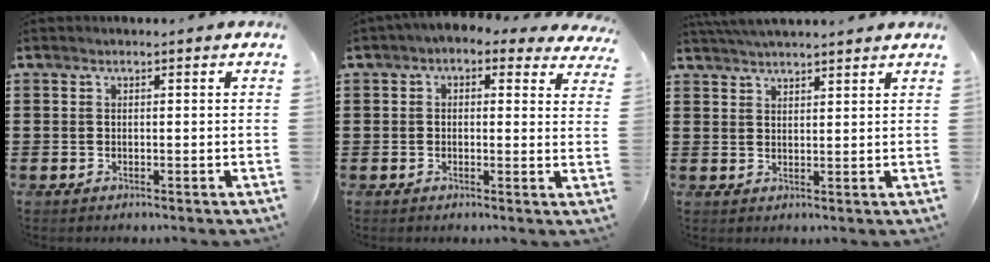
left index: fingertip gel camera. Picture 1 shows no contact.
{"total": 2.1, "force": [1.1, 1.1, 1.4], "torque": [-0.032, 0.002, 0.018]}
{"total": 3.4, "force": [3.3, 0.1, 0.7], "torque": [-0.023, -0.003, 0.064]}